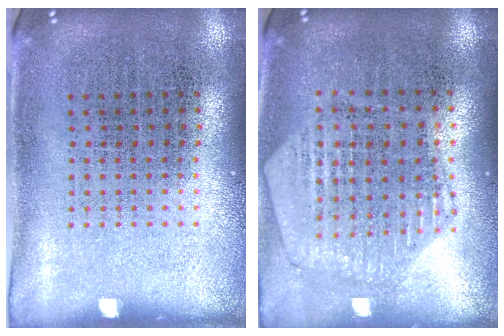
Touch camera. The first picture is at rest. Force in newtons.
{"total": 1.1, "press": 1.1, "slide": 0.1}